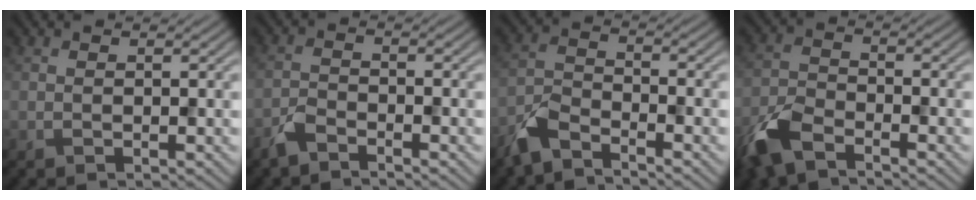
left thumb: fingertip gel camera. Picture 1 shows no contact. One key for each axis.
{"total": 2.7, "fx": -2.3, "fy": 0.9, "fz": 1.2, "tx": -0.029, "ty": 0.000, "tz": -0.056}
{"total": 5.0, "fx": -4.1, "fy": 1.6, "fz": 2.5, "tx": -0.057, "ty": -0.006, "tz": -0.099}
{"total": 6.7, "fx": -4.9, "fy": 2.6, "fz": 3.9, "tx": -0.089, "ty": -0.010, "tz": -0.113}